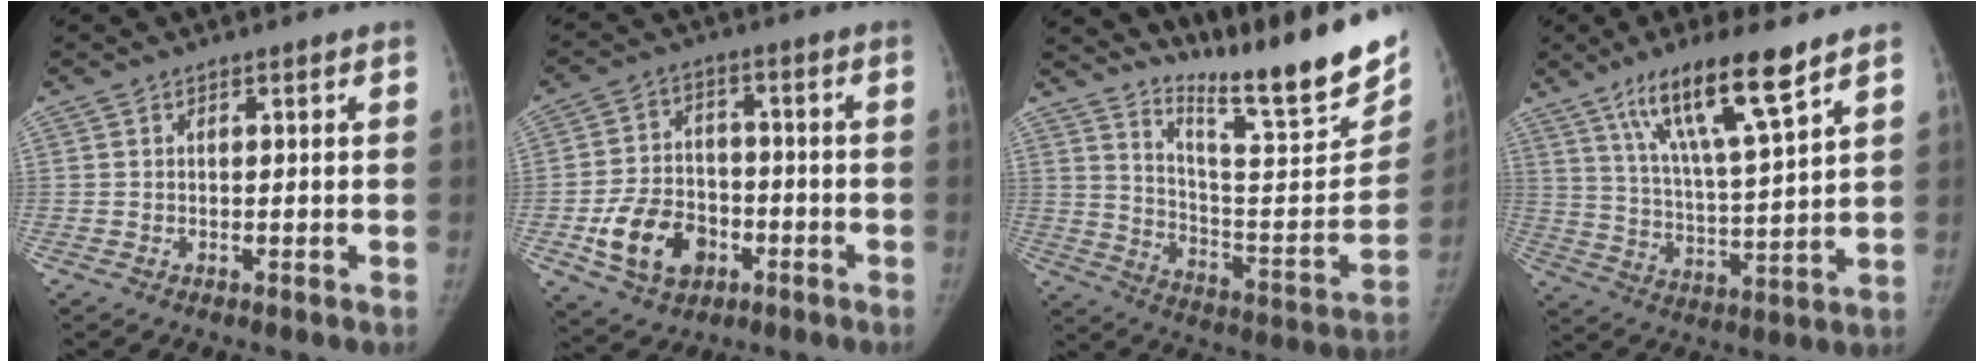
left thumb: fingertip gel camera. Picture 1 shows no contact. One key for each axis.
{"total": 12.4, "fx": -4.4, "fy": 9.2, "fz": 7.1, "tx": -0.100, "ty": 0.020, "tz": -0.070}
{"total": 23.4, "fx": 18.4, "fy": 2.6, "fz": 14.2, "tx": -0.195, "ty": -0.135, "tz": 0.287}
{"total": 15.6, "fx": 9.8, "fy": 2.1, "fz": 12.0, "tx": -0.208, "ty": -0.044, "tz": 0.179}